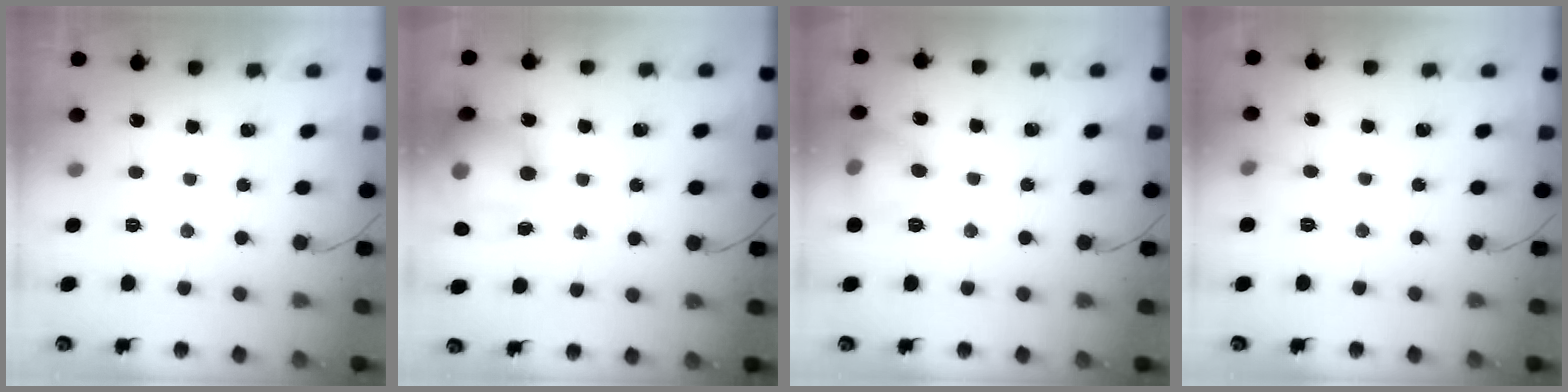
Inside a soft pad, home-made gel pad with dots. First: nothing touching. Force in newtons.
{"total": 16.8, "press": 16.7, "slide": 2.4}
{"total": 11.2, "press": 9.0, "slide": 6.7}
{"total": 3.6, "press": 3.4, "slide": 1.1}